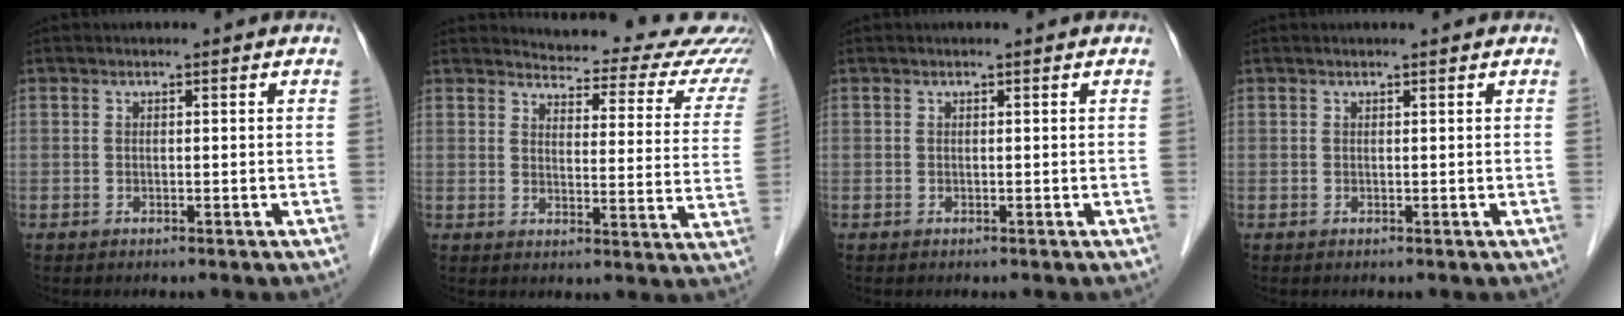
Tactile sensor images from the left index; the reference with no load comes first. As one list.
[{"total": 18.4, "force": [17.8, 3.4, 3.0], "torque": [-0.005, -0.086, 0.173]}, {"total": 0.0}, {"total": 0.9, "force": [0.8, 0.0, 0.3], "torque": [-0.007, 0.007, 0.013]}]